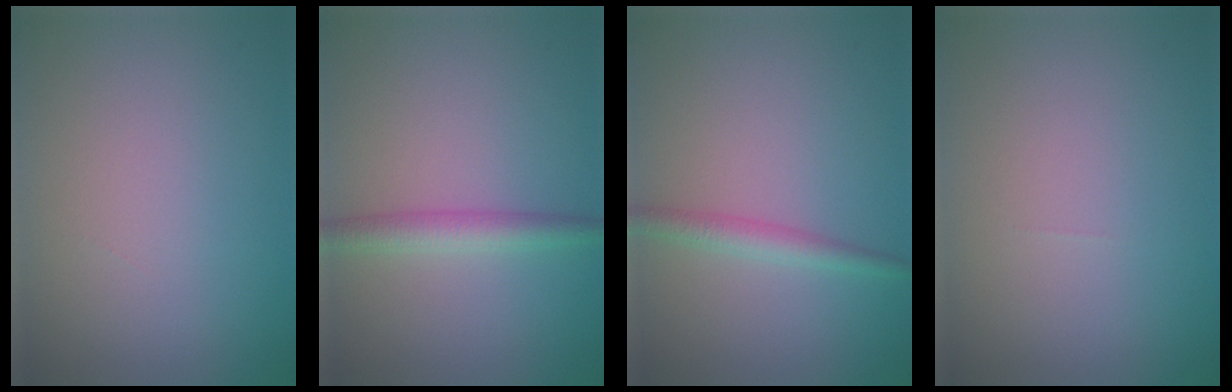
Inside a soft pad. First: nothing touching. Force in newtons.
{"total": 2.5, "press": 2.5, "slide": 0.1}
{"total": 2.1, "press": 2.1, "slide": 0.0}
{"total": 0.0}